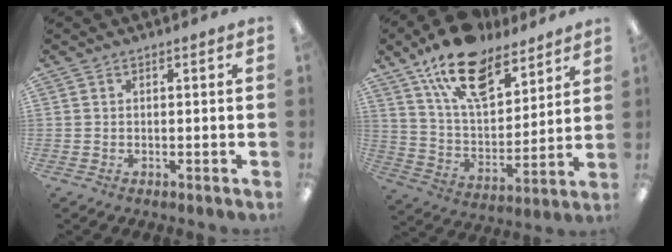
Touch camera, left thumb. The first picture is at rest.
{"total": 18.4, "force": [13.2, 8.7, 9.6], "torque": [-0.168, -0.069, 0.234]}